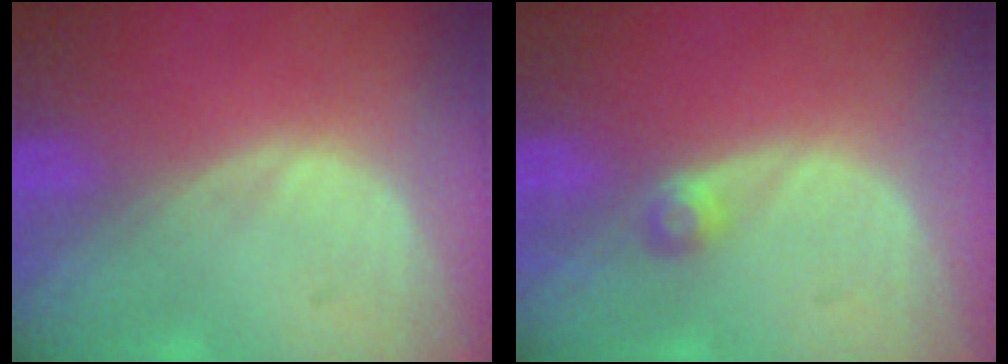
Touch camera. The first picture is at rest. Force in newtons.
{"total": 1.8, "press": 1.6, "slide": 0.8}